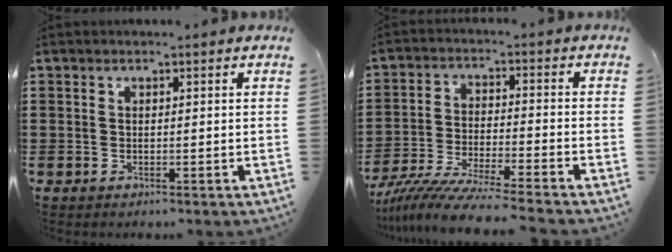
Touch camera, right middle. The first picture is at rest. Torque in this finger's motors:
{"motor_torque": [1.64, -0.47, 0.60, 0.21]}